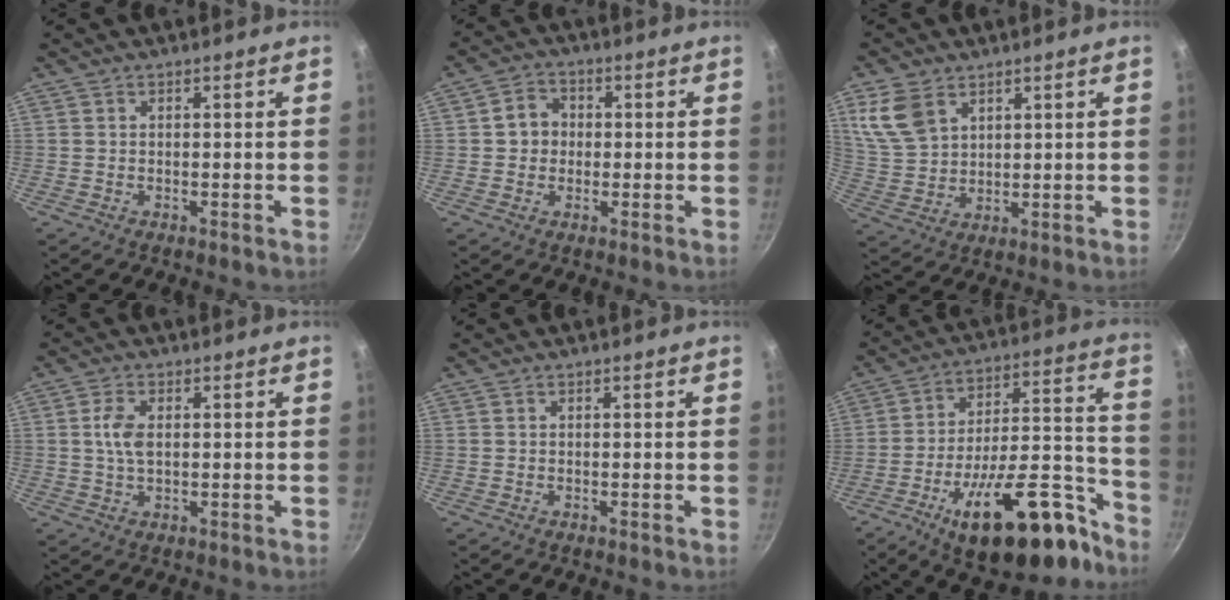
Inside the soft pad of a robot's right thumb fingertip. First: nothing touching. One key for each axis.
{"total": 5.1, "fx": 0.2, "fy": 4.6, "fz": 2.2, "tx": -0.011, "ty": 0.010, "tz": -0.006}
{"total": 8.9, "fx": 4.6, "fy": 5.9, "fz": 4.8, "tx": -0.085, "ty": -0.015, "tz": 0.103}
{"total": 4.7, "fx": 0.7, "fy": 2.6, "fz": 3.8, "tx": -0.076, "ty": 0.004, "tz": 0.013}
{"total": 0.0}
{"total": 25.8, "fx": -14.8, "fy": 10.6, "fz": 18.2, "tx": -0.220, "ty": 0.097, "tz": -0.221}